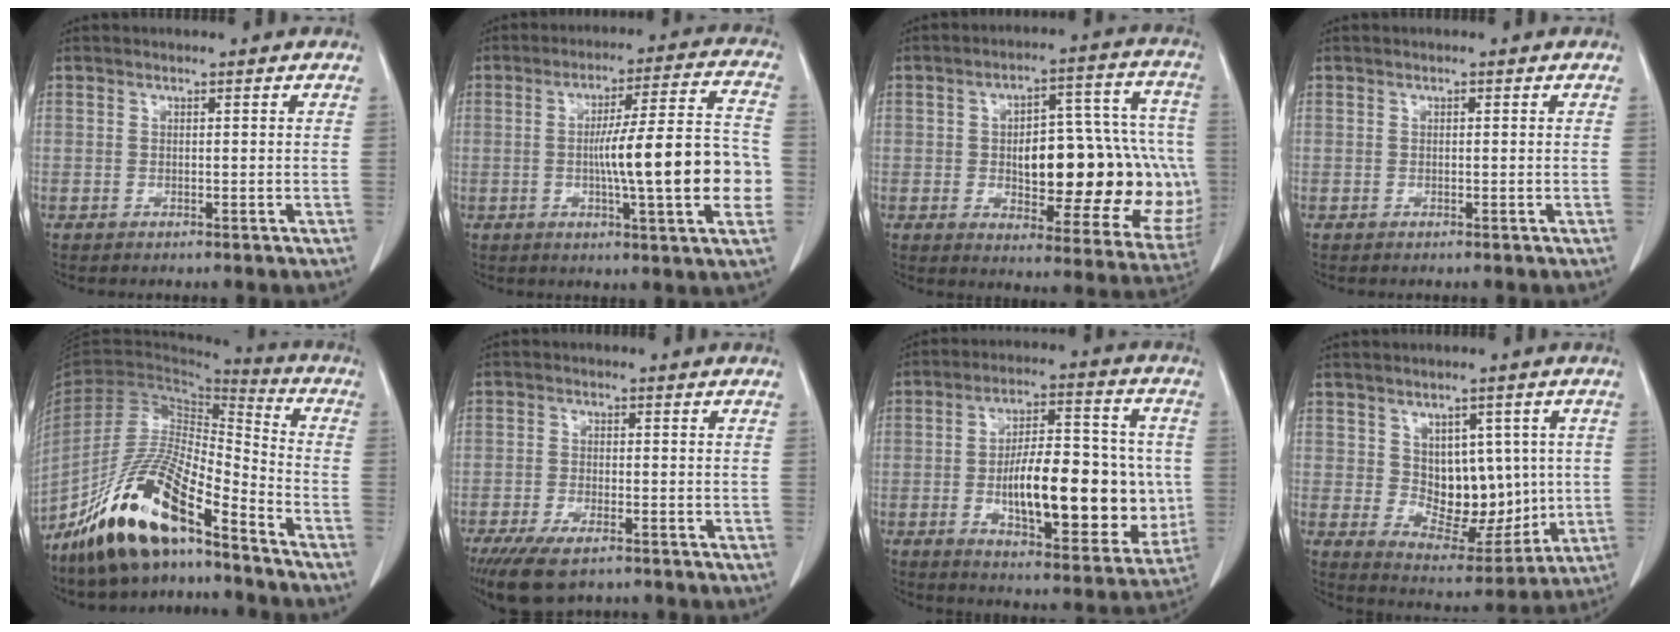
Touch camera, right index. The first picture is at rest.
{"total": 16.2, "force": [-2.4, 0.9, 16.0], "torque": [-0.233, 0.011, -0.037]}
{"total": 24.4, "force": [-1.9, 9.5, 22.4], "torque": [-0.221, 0.042, 0.004]}
{"total": 0.0}
{"total": 17.0, "force": [-12.2, 3.7, 11.3], "torque": [-0.214, -0.006, -0.224]}
{"total": 7.7, "force": [-5.5, 2.6, 4.7], "torque": [-0.081, -0.014, -0.093]}
{"total": 20.0, "force": [-1.9, 7.3, 18.5], "torque": [-0.276, 0.011, -0.018]}
{"total": 10.4, "force": [1.3, 6.5, 8.0], "torque": [-0.099, 0.007, 0.047]}